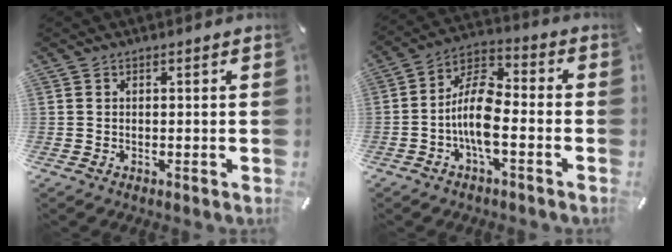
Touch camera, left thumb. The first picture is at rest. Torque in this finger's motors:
{"motor_torque": [-0.39, 0.73, 1.20, 0.21, 0.46]}